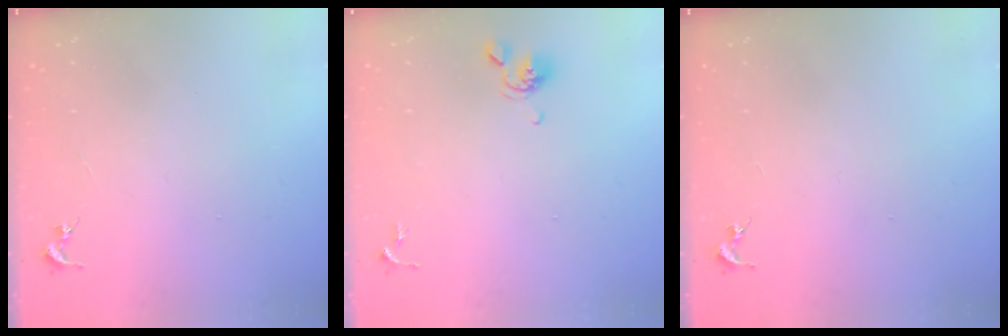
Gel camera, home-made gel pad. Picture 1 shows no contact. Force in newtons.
{"total": 6.2, "press": 6.0, "slide": 1.5}
{"total": 0.0}